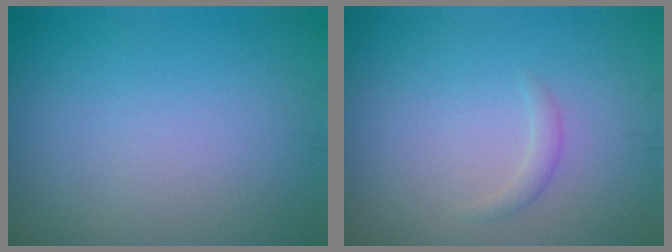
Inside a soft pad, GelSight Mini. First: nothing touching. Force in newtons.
{"total": 0.9, "press": 0.9, "slide": 0.1}